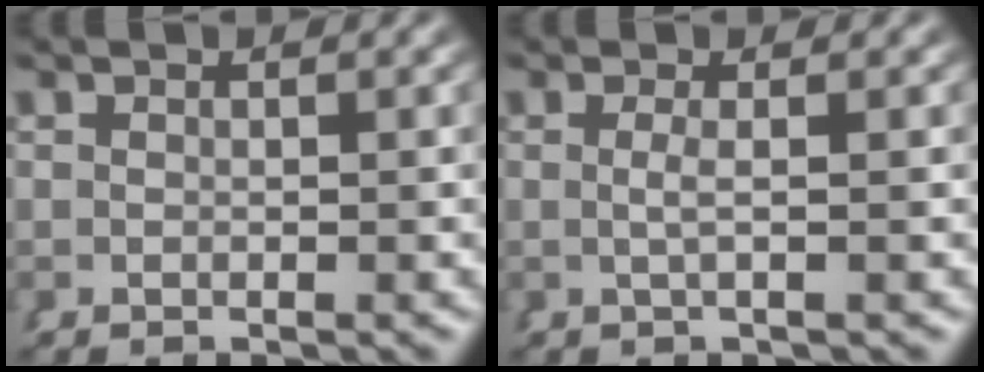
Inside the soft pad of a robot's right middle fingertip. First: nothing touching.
{"total": 1.3, "force": [0.1, -0.7, 1.0], "torque": [-0.022, -0.004, 0.004]}